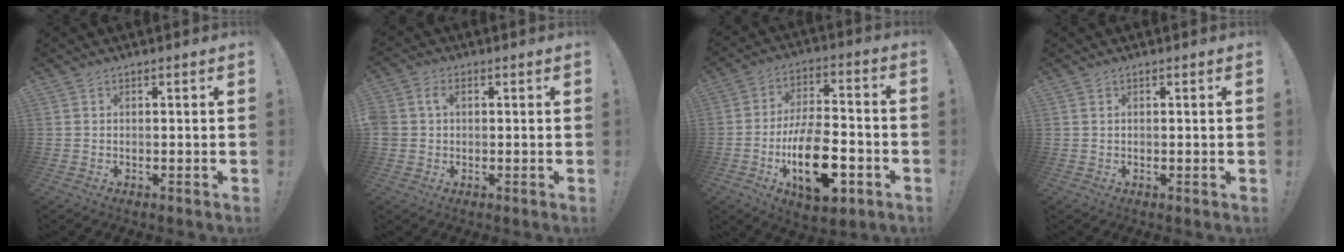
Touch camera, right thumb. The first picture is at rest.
{"total": 3.9, "force": [0.7, 3.0, 2.4], "torque": [-0.051, 0.007, 0.011]}
{"total": 16.1, "force": [-5.5, 6.9, 13.4], "torque": [-0.228, 0.017, -0.087]}
{"total": 0.6, "force": [0.4, -0.1, 0.4], "torque": [-0.004, -0.002, 0.006]}